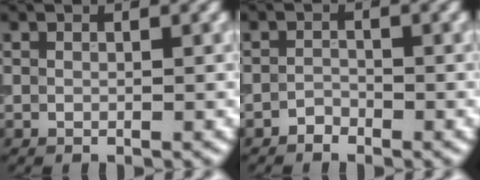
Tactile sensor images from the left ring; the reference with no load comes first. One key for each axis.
{"total": 1.0, "fx": -0.9, "fy": 0.3, "fz": 0.1, "tx": 0.000, "ty": 0.004, "tz": -0.018}